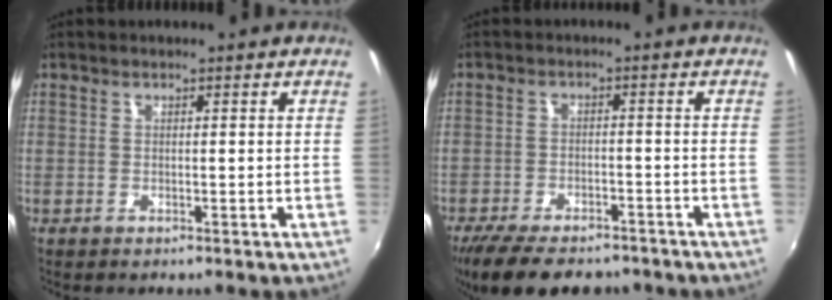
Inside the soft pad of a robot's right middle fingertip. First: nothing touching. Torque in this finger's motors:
{"motor_torque": [1.17, -0.96, 0.20, 0.07]}